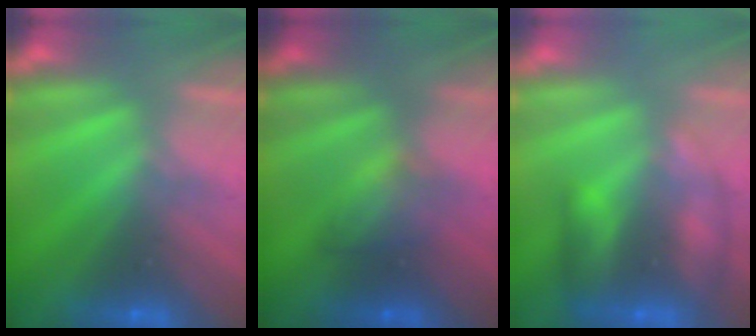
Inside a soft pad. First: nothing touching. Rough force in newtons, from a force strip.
{"total": 2.3}
{"total": 2.4}